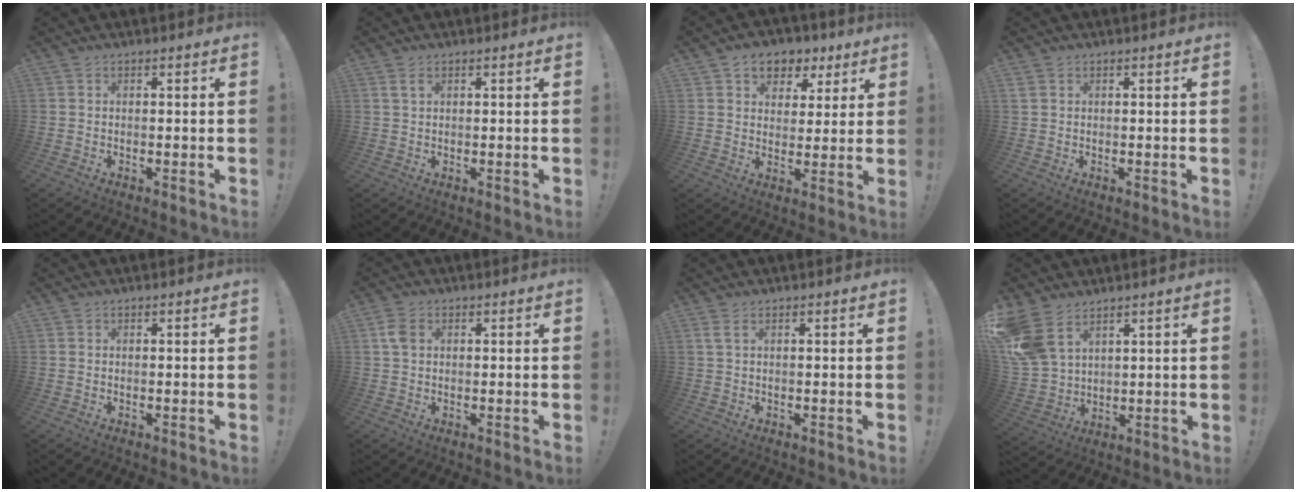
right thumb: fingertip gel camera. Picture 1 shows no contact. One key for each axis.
{"total": 2.2, "fx": 1.2, "fy": 1.1, "fz": 1.6, "tx": -0.028, "ty": 0.000, "tz": 0.020}
{"total": 7.7, "fx": 3.8, "fy": 6.2, "fz": 2.5, "tx": -0.028, "ty": -0.016, "tz": 0.075}
{"total": 1.2, "fx": 0.7, "fy": 0.8, "fz": 0.5, "tx": -0.014, "ty": 0.004, "tz": 0.013}
{"total": 0.0}
{"total": 3.8, "fx": 1.2, "fy": 2.4, "fz": 2.8, "tx": -0.041, "ty": 0.000, "tz": 0.020}
{"total": 1.9, "fx": 1.0, "fy": 0.3, "fz": 1.6, "tx": -0.037, "ty": 0.000, "tz": 0.018}
{"total": 11.9, "fx": 6.9, "fy": 7.4, "fz": 6.2, "tx": -0.137, "ty": -0.035, "tz": 0.139}